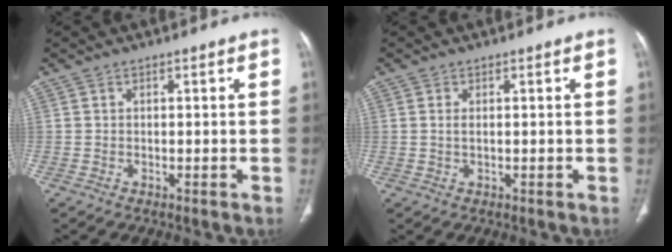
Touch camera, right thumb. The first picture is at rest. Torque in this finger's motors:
{"motor_torque": [-0.57, 0.28, -0.34, 0.21, -0.02]}